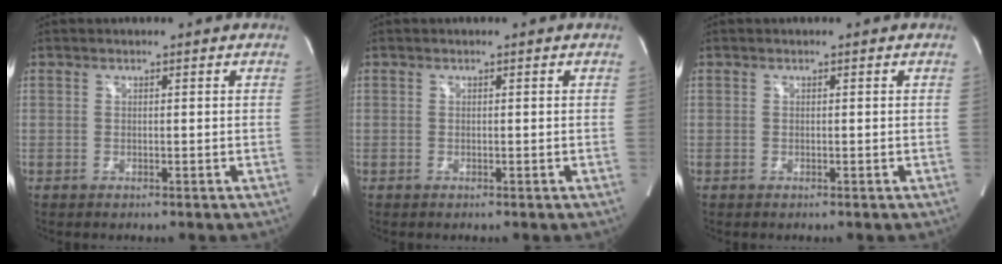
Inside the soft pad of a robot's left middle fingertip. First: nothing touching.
{"total": 0.0}
{"total": 0.0}